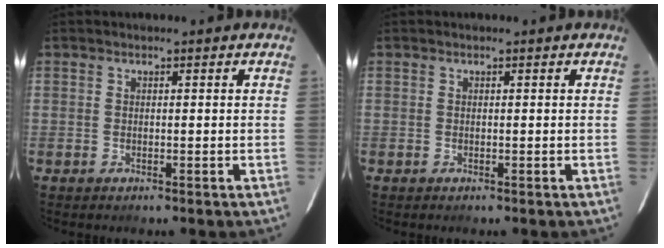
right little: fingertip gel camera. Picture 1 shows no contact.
{"total": 0.0}